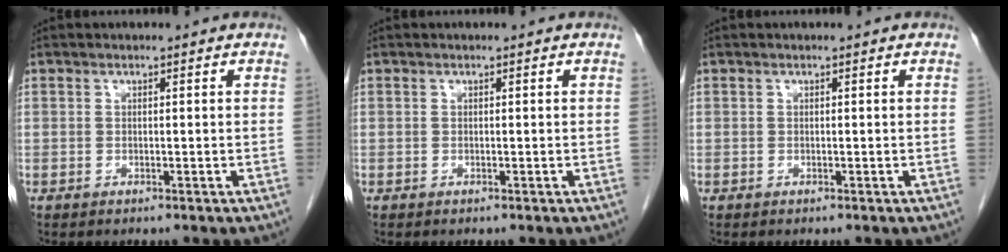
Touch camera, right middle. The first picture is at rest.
{"total": 0.0}
{"total": 0.0}